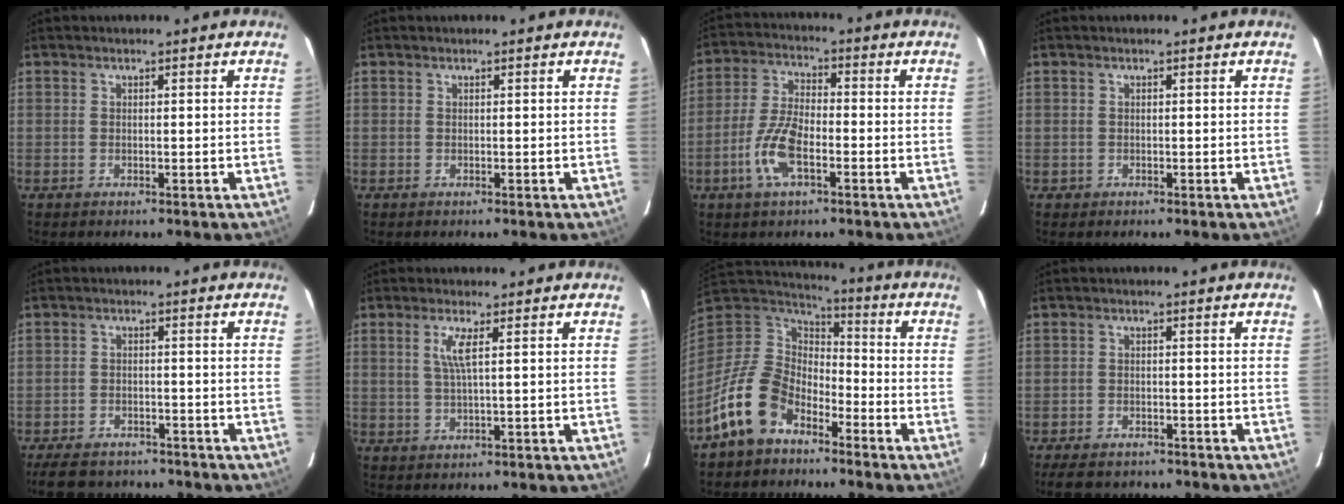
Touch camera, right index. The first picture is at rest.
{"total": 0.0}
{"total": 9.2, "force": [-3.8, 3.6, 7.5], "torque": [-0.164, 0.002, -0.076]}
{"total": 0.8, "force": [-0.3, 0.7, 0.0], "torque": [0.002, 0.004, -0.002]}
{"total": 10.9, "force": [-8.9, 4.8, 3.9], "torque": [-0.104, 0.001, -0.134]}
{"total": 3.3, "force": [1.1, -0.3, 3.1], "torque": [-0.062, -0.002, 0.021]}
{"total": 14.1, "force": [-8.5, 8.7, 7.0], "torque": [-0.161, 0.013, -0.156]}
{"total": 8.0, "force": [-6.7, 3.4, 2.8], "torque": [-0.074, -0.004, -0.100]}